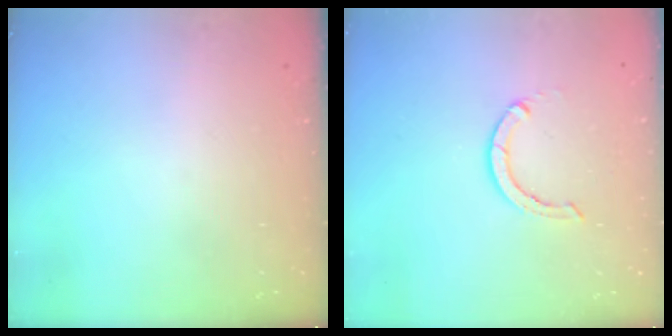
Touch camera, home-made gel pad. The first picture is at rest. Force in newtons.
{"total": 2.9, "press": 2.9, "slide": 0.1}